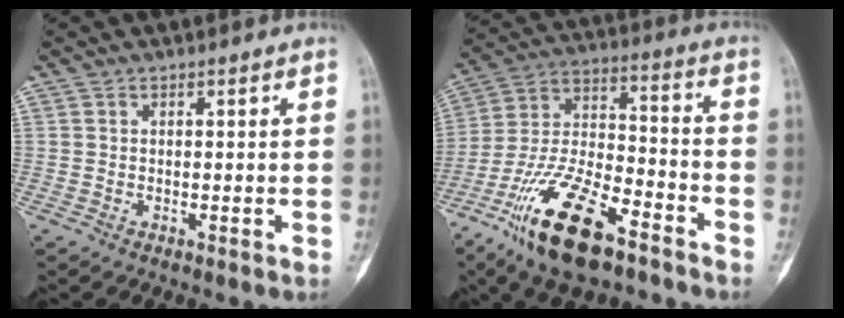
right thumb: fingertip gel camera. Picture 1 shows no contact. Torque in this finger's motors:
{"motor_torque": [0.30, 0.48, 1.33, -1.43, 0.42]}